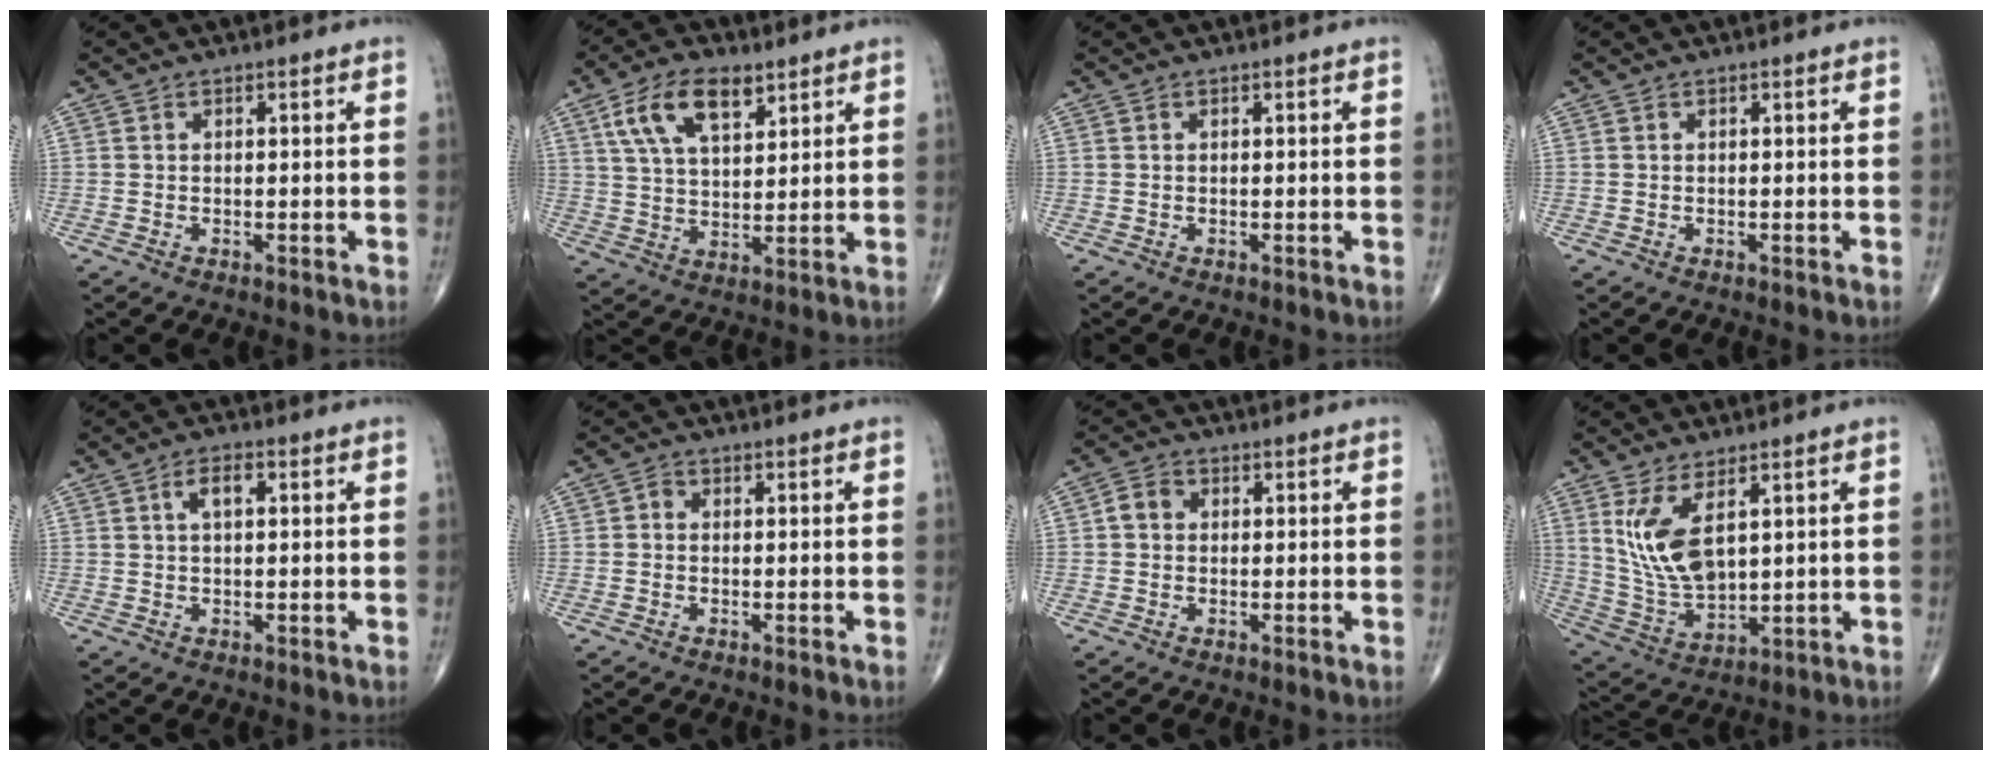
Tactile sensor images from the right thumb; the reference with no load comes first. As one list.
[{"total": 11.4, "force": [5.8, 5.7, 8.0], "torque": [-0.135, -0.015, 0.112]}, {"total": 0.0}, {"total": 0.0}, {"total": 3.6, "force": [1.0, 1.7, 3.0], "torque": [-0.052, 0.008, 0.016]}, {"total": 1.2, "force": [-0.1, 1.0, 0.7], "torque": [-0.004, 0.003, -0.008]}, {"total": 3.1, "force": [0.2, 2.6, 1.7], "torque": [-0.024, 0.009, -0.002]}, {"total": 11.1, "force": [4.1, 5.3, 8.9], "torque": [-0.170, -0.024, 0.096]}]